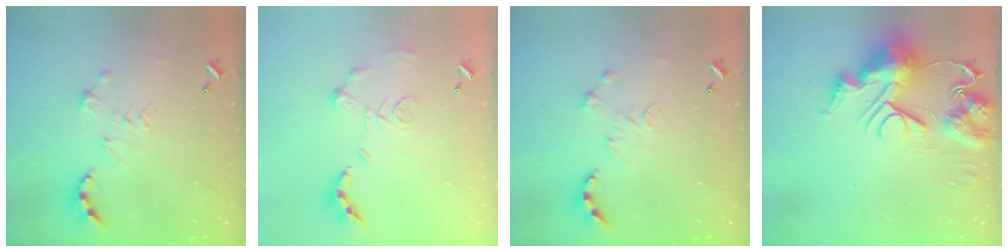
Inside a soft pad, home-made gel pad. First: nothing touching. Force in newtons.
{"total": 1.2, "press": 0.4, "slide": 1.1}
{"total": 0.0}
{"total": 14.3, "press": 14.2, "slide": 1.6}